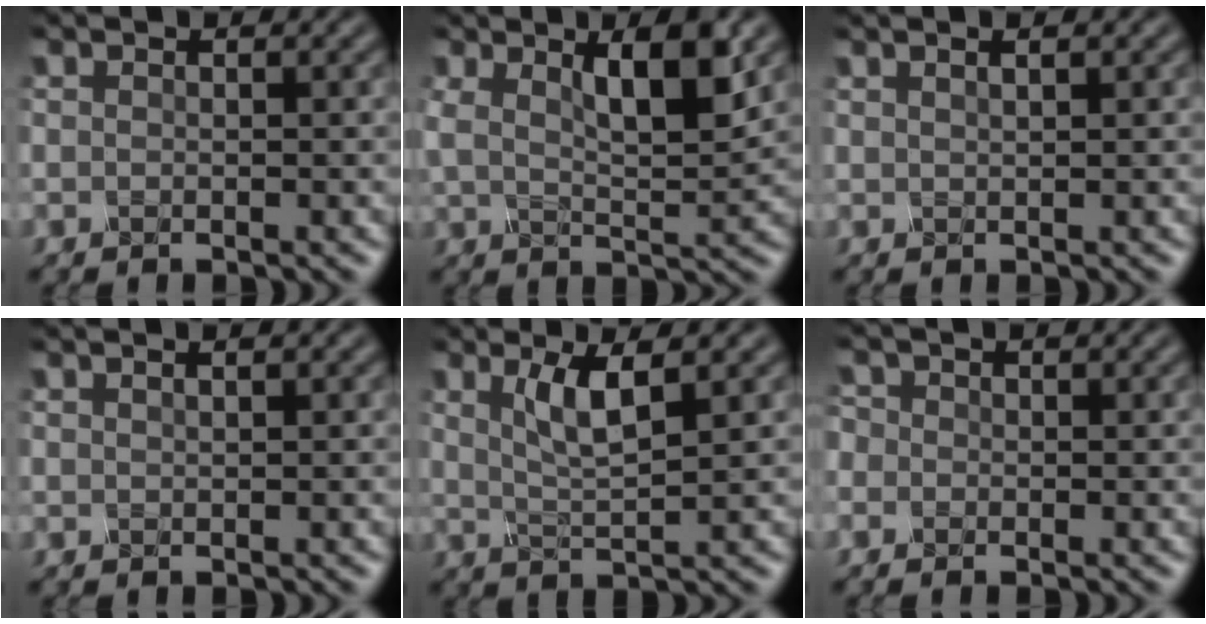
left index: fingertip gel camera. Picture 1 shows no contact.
{"total": 6.1, "force": [2.6, 1.9, 5.2], "torque": [-0.092, -0.003, 0.045]}
{"total": 1.8, "force": [1.2, 0.7, 1.3], "torque": [-0.008, 0.000, 0.003]}
{"total": 1.1, "force": [0.8, 0.3, 0.7], "torque": [-0.006, -0.003, 0.008]}
{"total": 3.7, "force": [1.6, 0.8, 3.2], "torque": [-0.062, -0.003, 0.033]}
{"total": 1.5, "force": [0.0, 1.4, 0.4], "torque": [-0.004, 0.007, -0.017]}